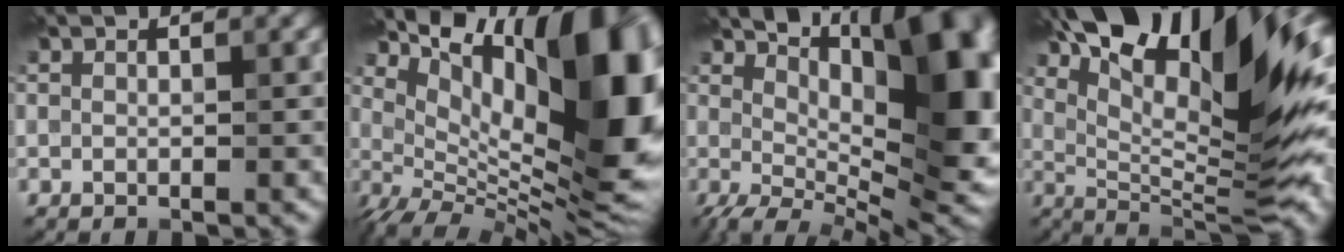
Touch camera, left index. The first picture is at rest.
{"total": 18.1, "force": [4.3, 8.7, 15.3], "torque": [-0.215, 0.008, 0.085]}
{"total": 17.0, "force": [3.3, 7.8, 14.8], "torque": [-0.180, 0.009, 0.064]}
{"total": 18.1, "force": [7.3, 5.5, 15.6], "torque": [-0.233, 0.034, 0.110]}